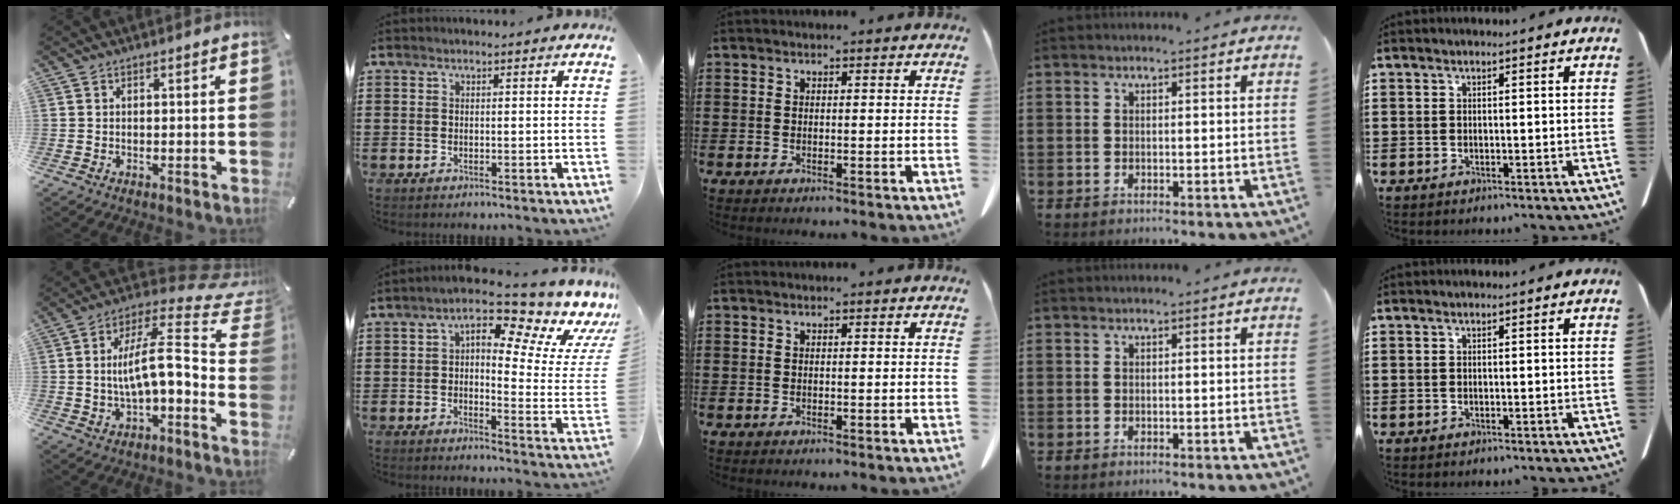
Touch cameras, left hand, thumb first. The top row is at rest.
{"thumb": {"total": 14.0, "force": [0.9, 5.9, 12.7], "torque": [-0.210, -0.017, 0.011]}, "index": {"total": 9.9, "force": [6.1, 2.7, 7.3], "torque": [-0.104, -0.062, 0.093]}}